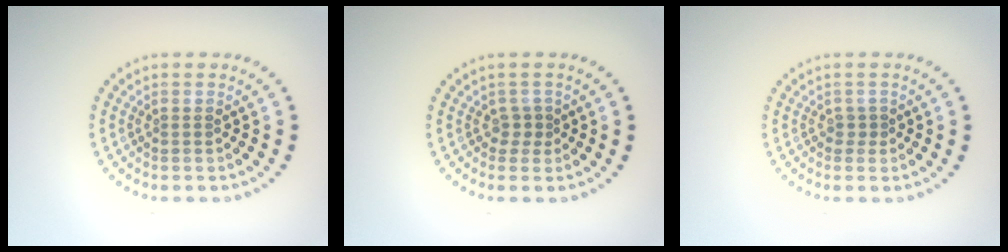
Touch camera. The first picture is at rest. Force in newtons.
{"total": 1.1, "press": 0.8, "slide": 0.8}
{"total": 0.6, "press": 0.2, "slide": 0.6}